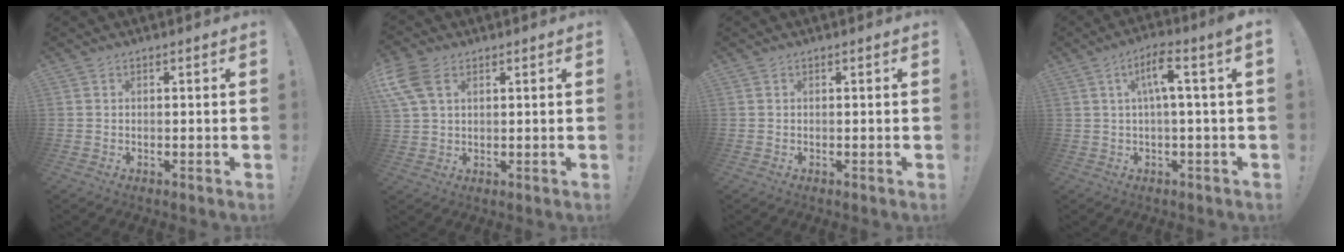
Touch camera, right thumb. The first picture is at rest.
{"total": 8.3, "force": [3.7, 4.9, 5.6], "torque": [-0.113, -0.011, 0.074]}
{"total": 0.0}
{"total": 7.2, "force": [1.3, 0.3, 7.1], "torque": [-0.118, -0.002, 0.013]}